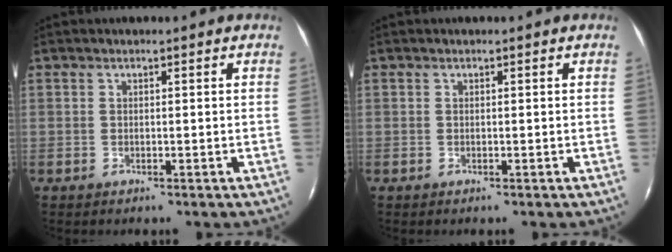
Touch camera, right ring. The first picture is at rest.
{"total": 0.0}